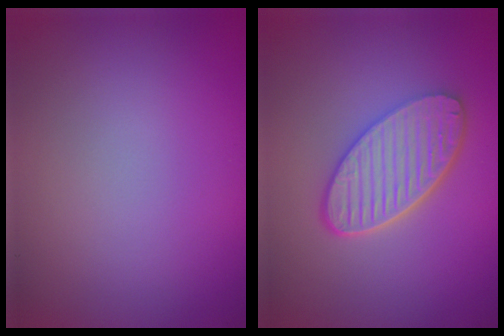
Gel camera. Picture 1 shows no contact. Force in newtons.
{"total": 5.8, "press": 4.5, "slide": 3.6}